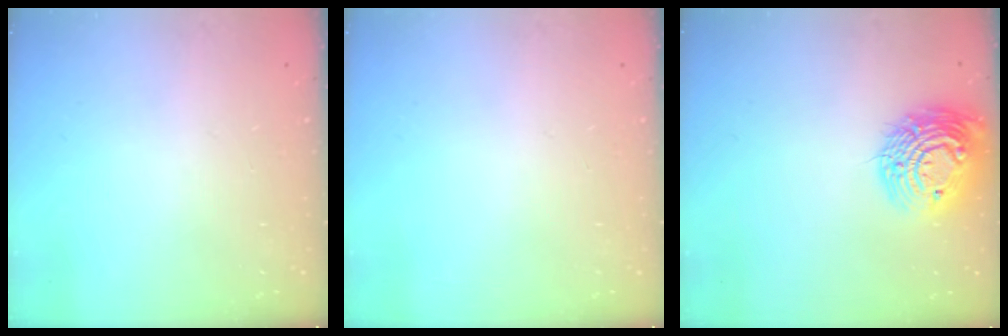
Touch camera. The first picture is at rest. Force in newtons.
{"total": 0.0}
{"total": 16.7, "press": 16.6, "slide": 1.2}